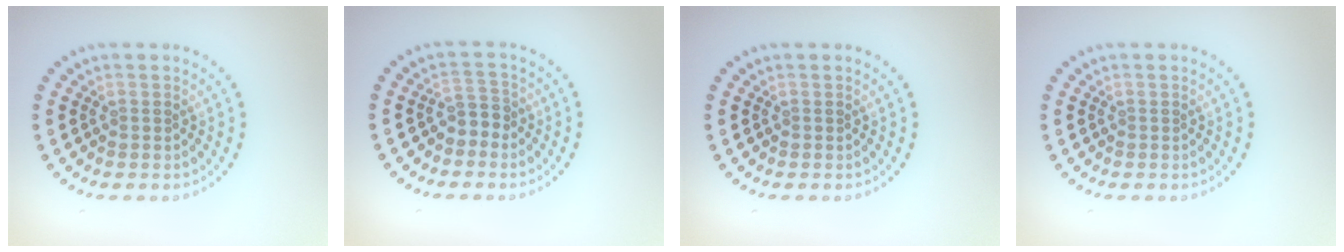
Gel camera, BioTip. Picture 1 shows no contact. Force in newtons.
{"total": 1.8, "press": 1.6, "slide": 0.9}
{"total": 0.0}
{"total": 0.0}